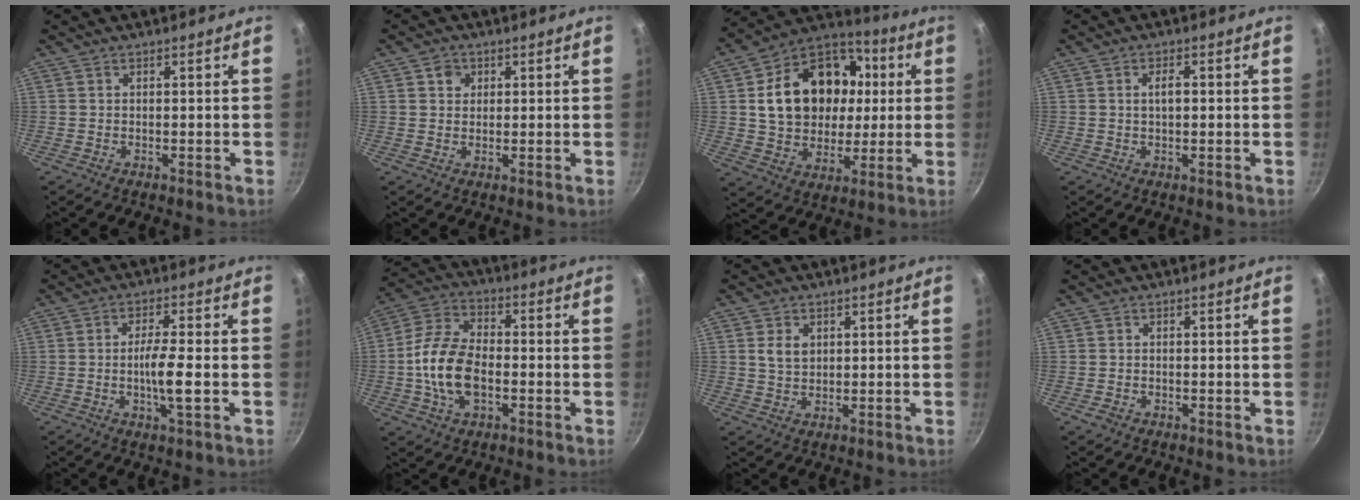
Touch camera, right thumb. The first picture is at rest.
{"total": 2.9, "force": [1.1, 2.6, 0.9], "torque": [-0.001, 0.001, 0.017]}
{"total": 22.2, "force": [3.3, 17.3, 13.6], "torque": [-0.203, 0.028, 0.058]}
{"total": 2.7, "force": [0.3, 1.2, 2.4], "torque": [-0.042, 0.005, 0.001]}
{"total": 6.2, "force": [-1.1, 0.7, 6.0], "torque": [-0.115, 0.007, -0.022]}
{"total": 13.1, "force": [-2.2, 7.7, 10.3], "torque": [-0.192, 0.029, -0.053]}
{"total": 3.9, "force": [1.1, 2.8, 2.4], "torque": [-0.034, -0.004, 0.021]}
{"total": 1.3, "force": [-0.7, 0.9, 0.5], "torque": [-0.014, 0.002, -0.011]}